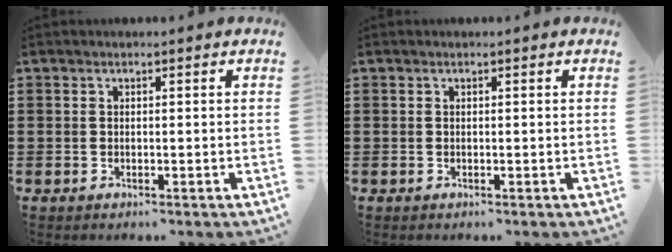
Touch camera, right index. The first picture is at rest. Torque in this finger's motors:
{"motor_torque": [0.14, 0.05, 0.00, 0.00]}